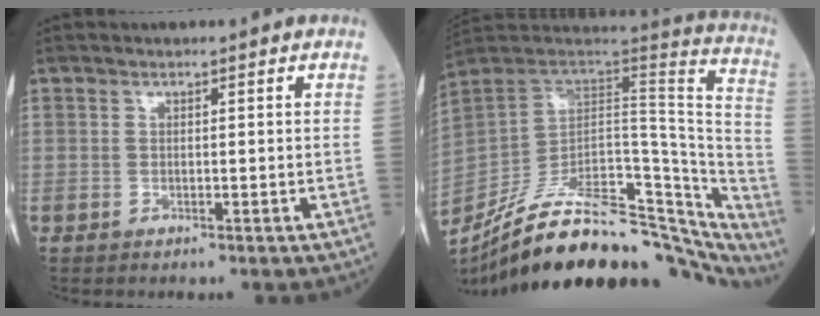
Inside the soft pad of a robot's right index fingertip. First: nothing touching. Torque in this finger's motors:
{"motor_torque": [-0.01, -2.13, 0.55, 0.07]}